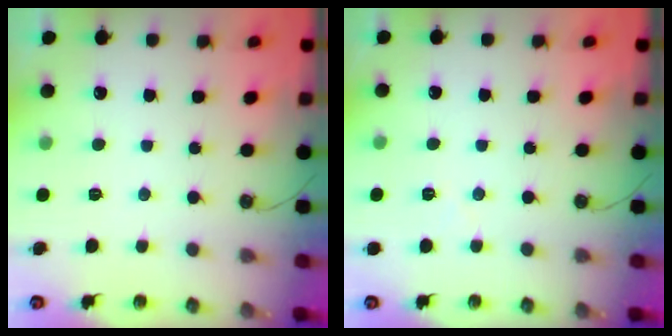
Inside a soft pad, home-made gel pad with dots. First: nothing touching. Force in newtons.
{"total": 3.3, "press": 2.8, "slide": 1.7}